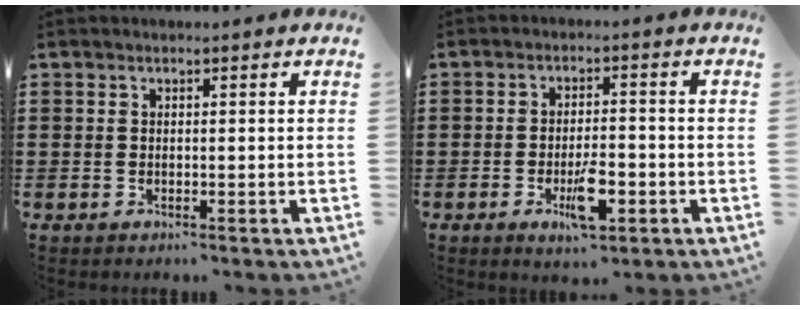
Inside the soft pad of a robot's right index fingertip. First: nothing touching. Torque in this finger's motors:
{"motor_torque": [0.19, 0.04, 0.16, 0.14]}